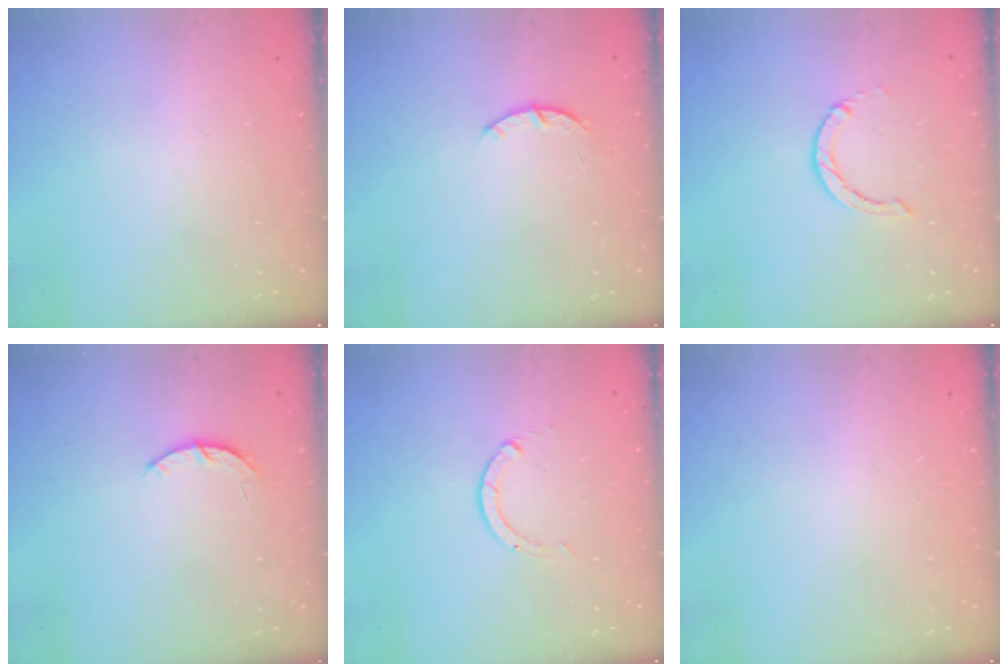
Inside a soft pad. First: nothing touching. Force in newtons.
{"total": 3.0, "press": 2.9, "slide": 0.5}
{"total": 0.0}
{"total": 3.0, "press": 3.0, "slide": 0.5}
{"total": 0.0}
{"total": 2.6, "press": 2.6, "slide": 0.2}